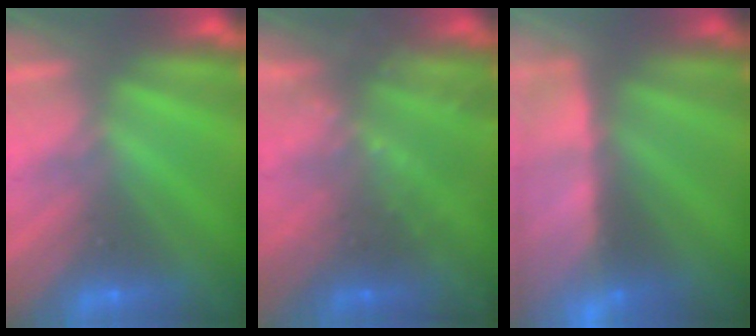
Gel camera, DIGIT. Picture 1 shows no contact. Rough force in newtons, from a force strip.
{"total": 7.0}
{"total": 9.1}